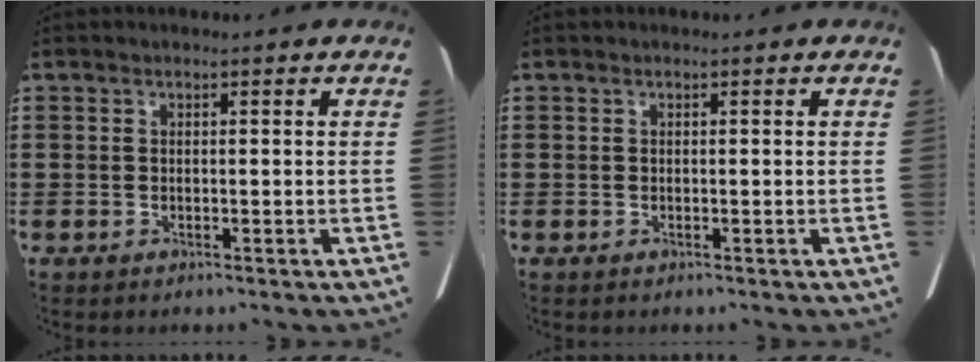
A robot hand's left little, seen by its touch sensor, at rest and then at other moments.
{"total": 0.0}